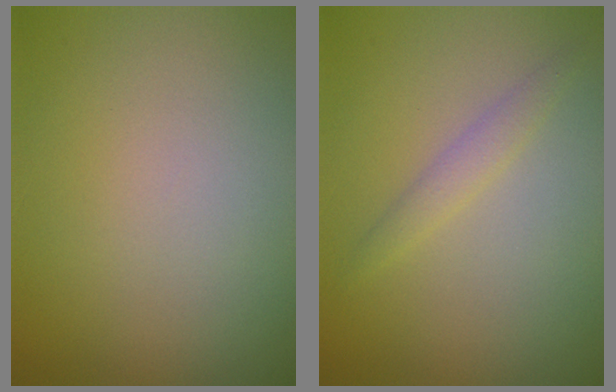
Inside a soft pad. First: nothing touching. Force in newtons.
{"total": 1.1, "press": 1.1, "slide": 0.1}